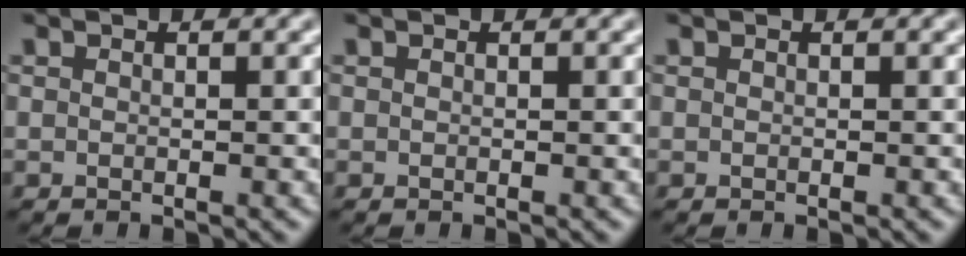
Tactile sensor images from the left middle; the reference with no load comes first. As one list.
[{"total": 0.0}, {"total": 0.0}]